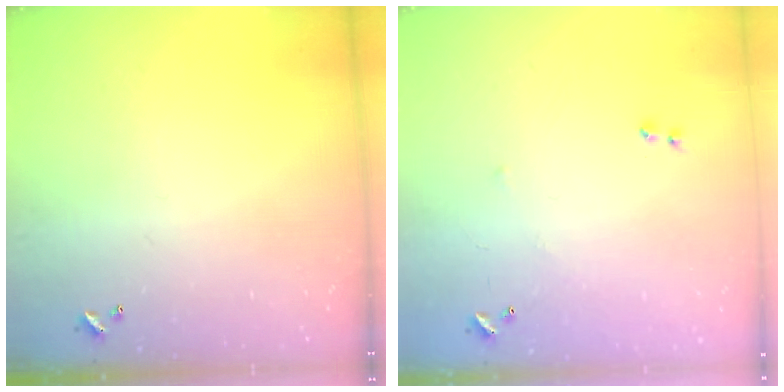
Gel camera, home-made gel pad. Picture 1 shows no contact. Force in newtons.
{"total": 7.7, "press": 7.7, "slide": 0.8}